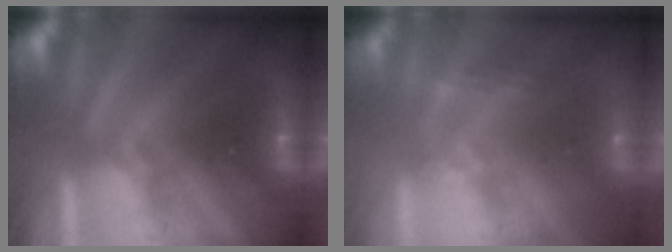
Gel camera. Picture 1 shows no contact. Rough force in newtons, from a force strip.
{"total": 3.3}